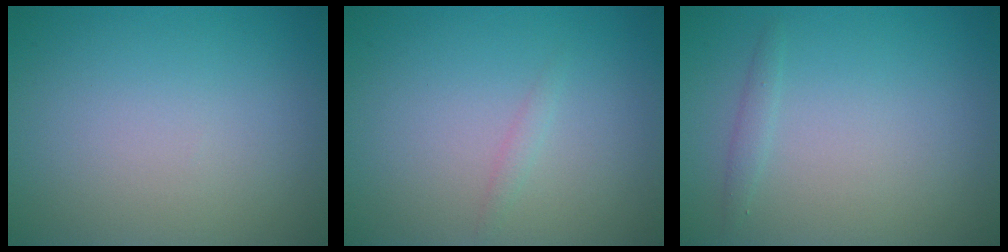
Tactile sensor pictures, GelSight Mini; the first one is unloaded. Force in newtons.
{"total": 0.7, "press": 0.7, "slide": 0.0}
{"total": 0.8, "press": 0.8, "slide": 0.0}